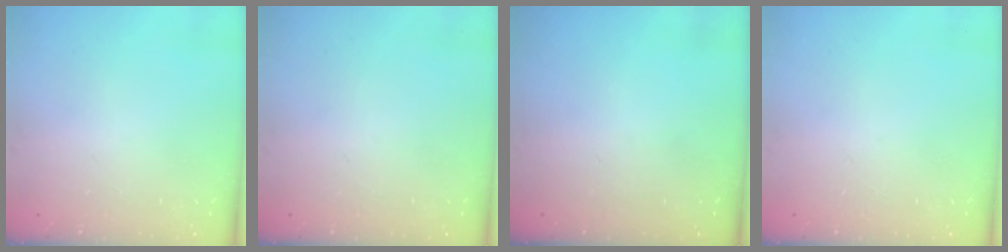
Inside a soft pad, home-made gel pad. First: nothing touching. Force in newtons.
{"total": 0.0}
{"total": 0.0}
{"total": 0.0}